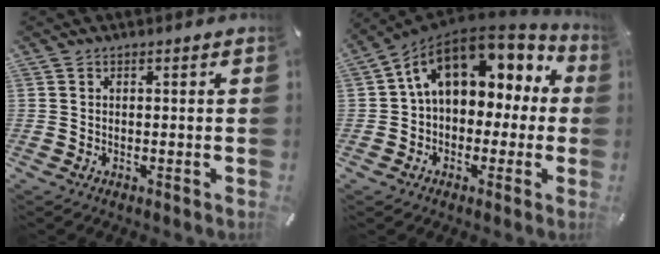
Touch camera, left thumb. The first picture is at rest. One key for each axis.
{"total": 13.9, "fx": 4.9, "fy": 9.8, "fz": 8.6, "tx": -0.146, "ty": -0.020, "tz": 0.088}